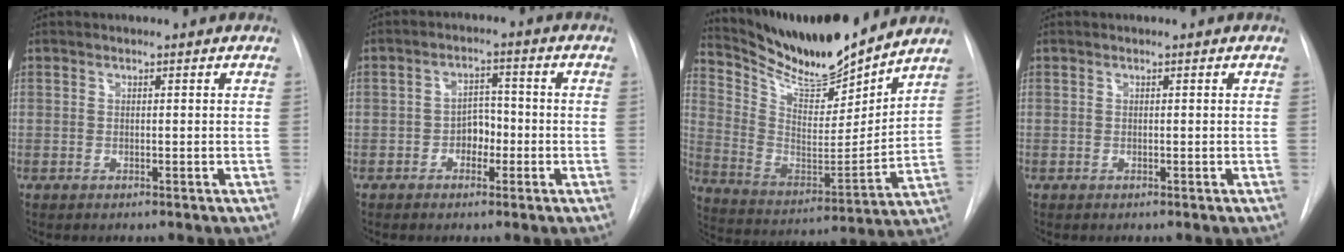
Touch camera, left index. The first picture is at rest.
{"total": 3.7, "force": [-1.4, 2.5, 2.3], "torque": [-0.032, 0.009, -0.028]}
{"total": 17.4, "force": [16.0, 2.1, 6.5], "torque": [-0.130, -0.026, 0.282]}
{"total": 0.0}